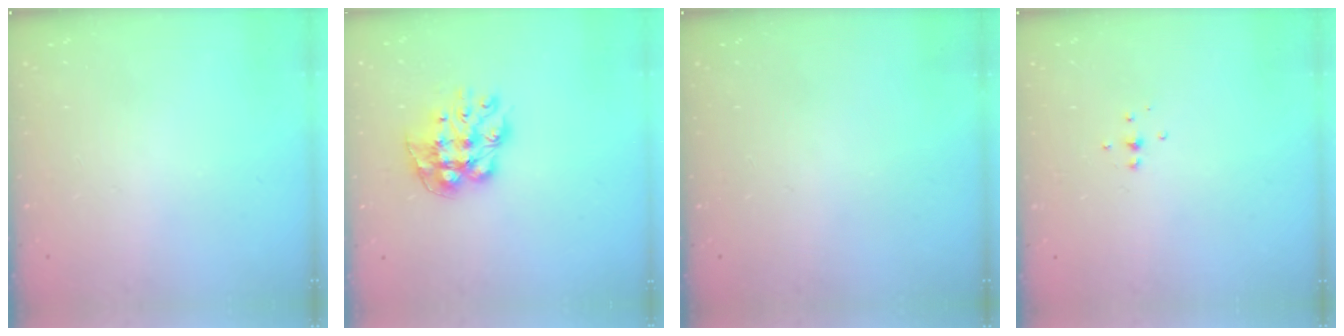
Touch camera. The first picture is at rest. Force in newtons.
{"total": 10.1, "press": 10.0, "slide": 0.8}
{"total": 0.0}
{"total": 3.6, "press": 3.6, "slide": 0.6}